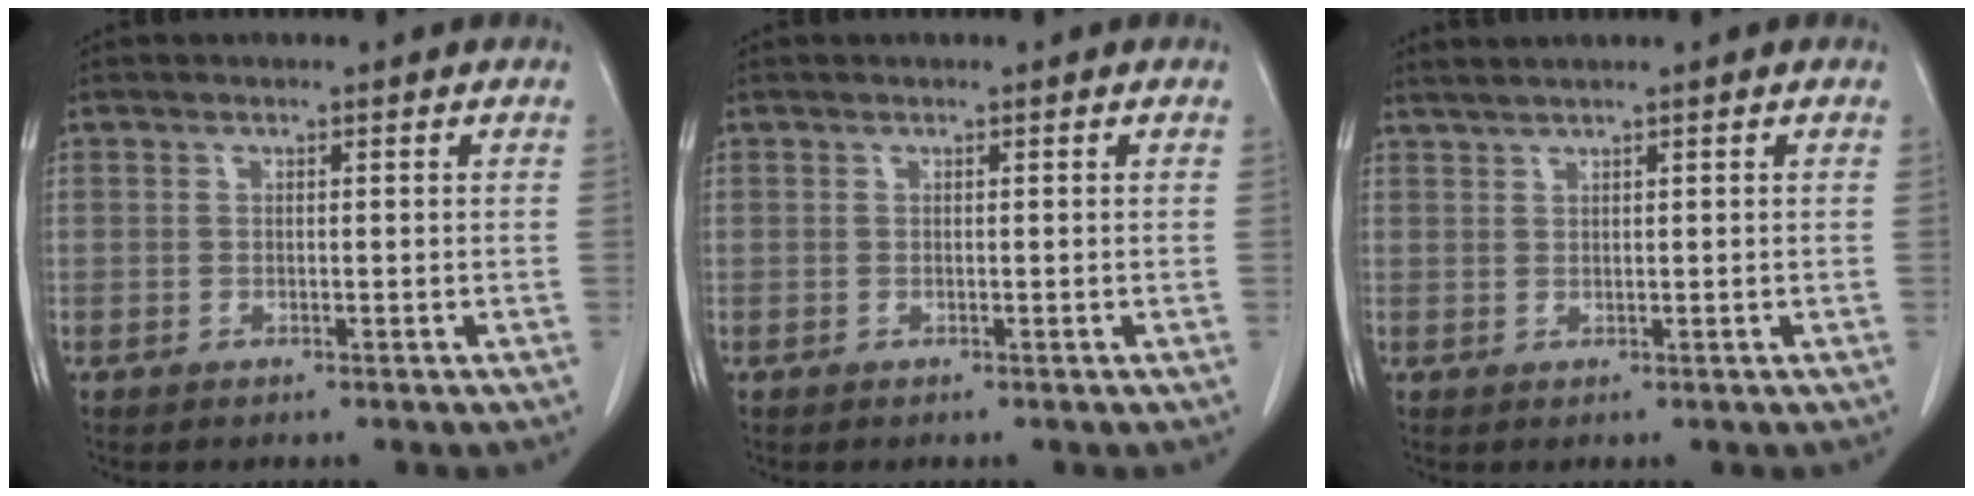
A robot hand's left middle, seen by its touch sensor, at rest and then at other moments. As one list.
[{"total": 0.0}, {"total": 1.9, "force": [1.7, -0.4, 0.9], "torque": [-0.015, 0.009, 0.035]}]